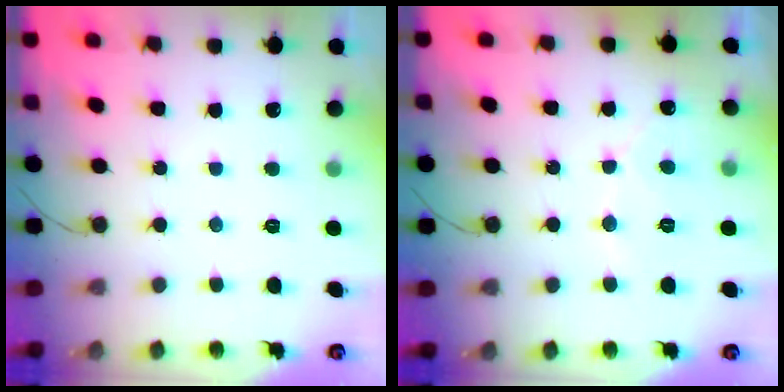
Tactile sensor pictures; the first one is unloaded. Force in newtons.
{"total": 4.8, "press": 4.8, "slide": 0.3}